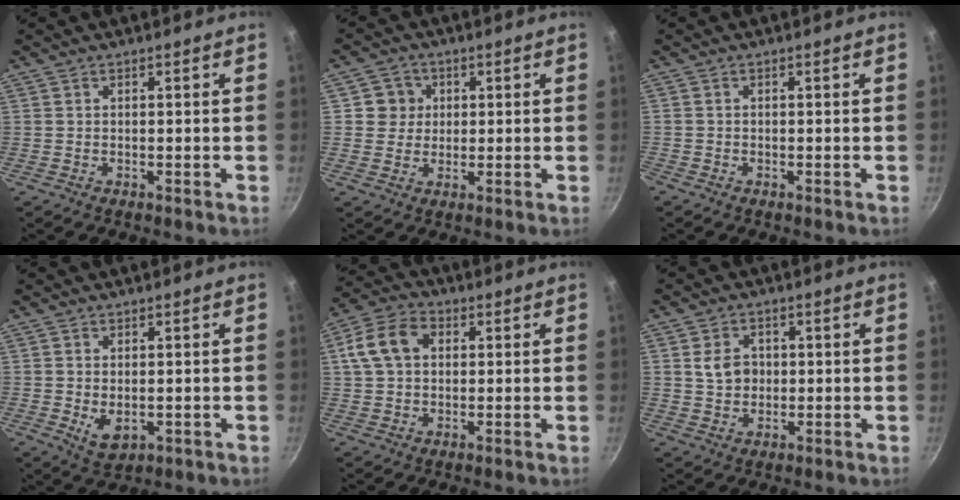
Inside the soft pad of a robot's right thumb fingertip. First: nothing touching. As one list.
[{"total": 4.9, "force": [1.0, 4.7, 0.9], "torque": [0.027, 0.005, 0.009]}, {"total": 0.7, "force": [-0.5, 0.4, 0.1], "torque": [-0.003, 0.001, -0.015]}, {"total": 4.8, "force": [-0.5, 3.1, 3.7], "torque": [-0.061, -0.014, 0.000]}, {"total": 9.6, "force": [2.1, 7.0, 6.3], "torque": [-0.102, 0.019, 0.024]}, {"total": 5.6, "force": [0.7, 4.5, 3.1], "torque": [-0.036, 0.004, 0.011]}]